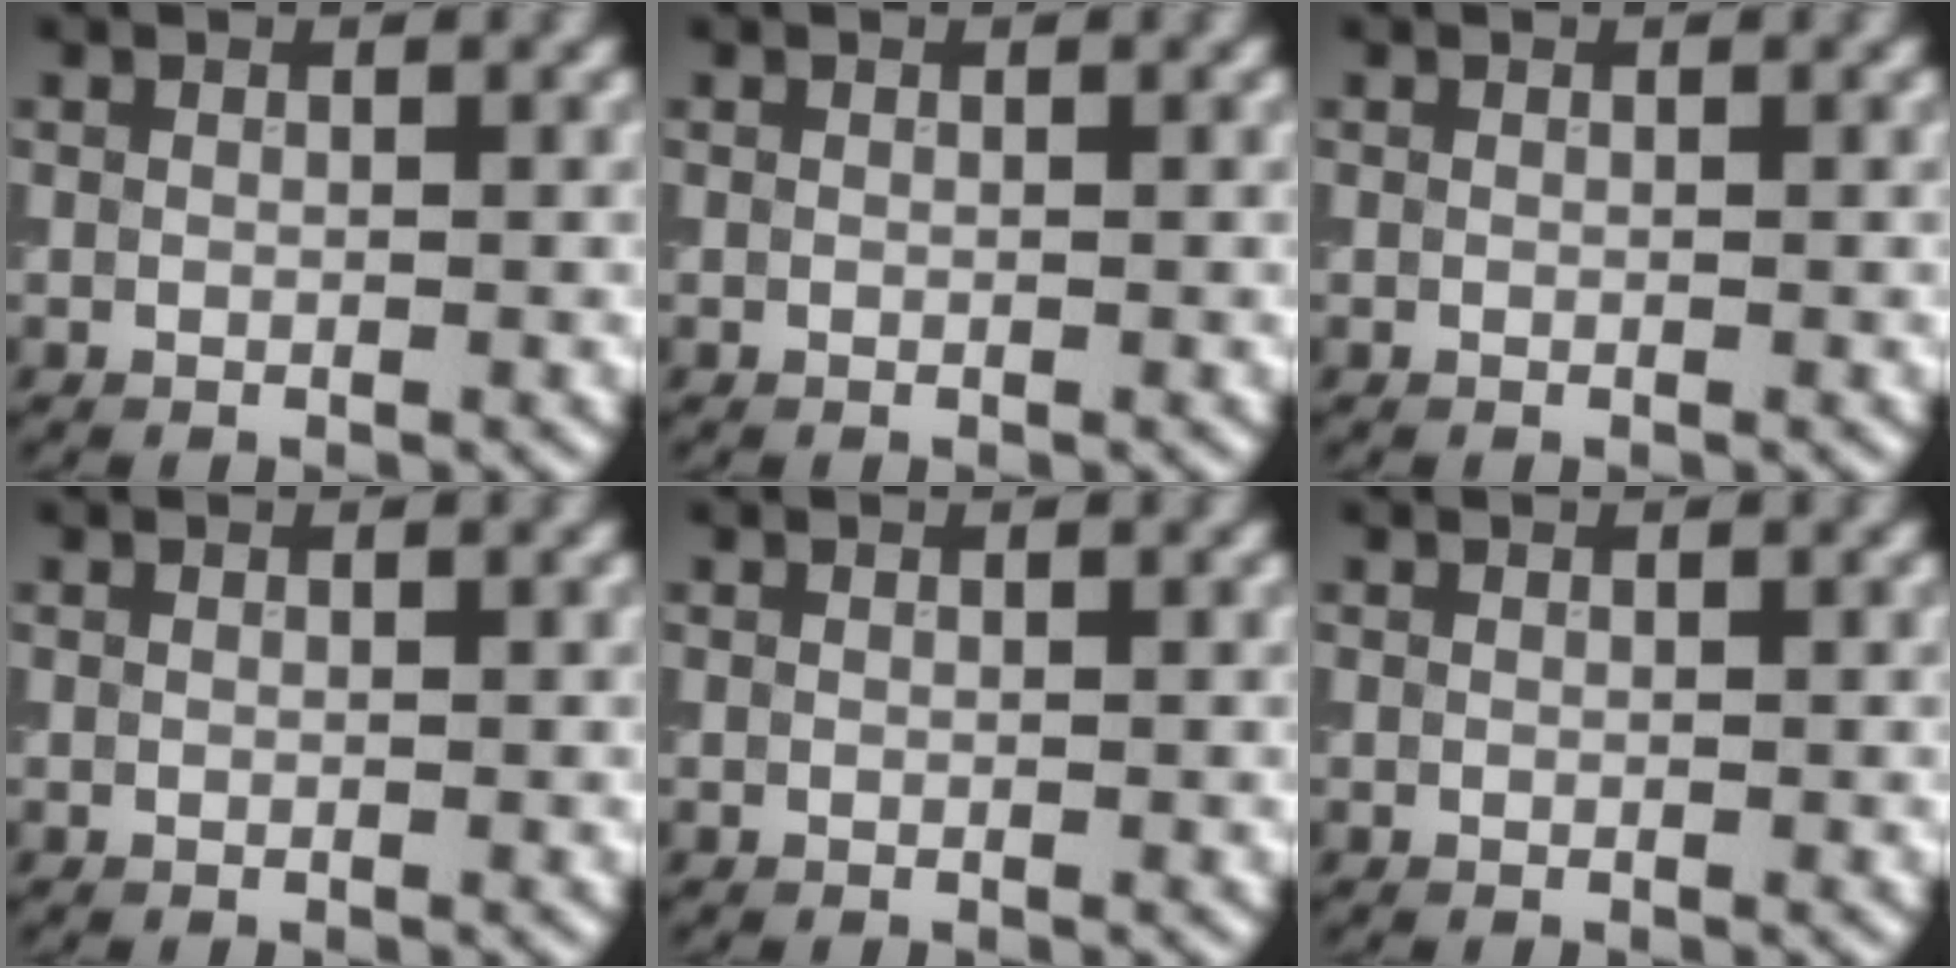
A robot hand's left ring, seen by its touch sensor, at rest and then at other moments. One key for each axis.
{"total": 0.0}
{"total": 0.0}
{"total": 0.0}
{"total": 0.0}
{"total": 0.0}